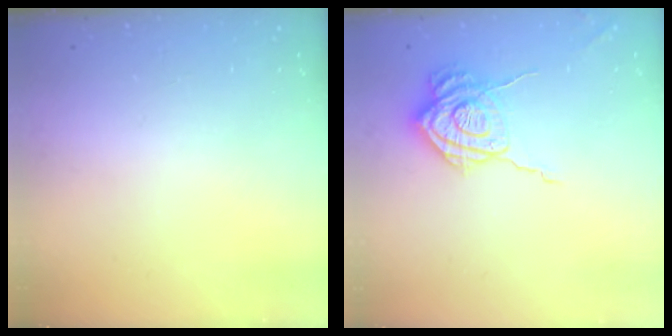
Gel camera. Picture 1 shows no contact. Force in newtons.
{"total": 12.8, "press": 12.7, "slide": 1.2}